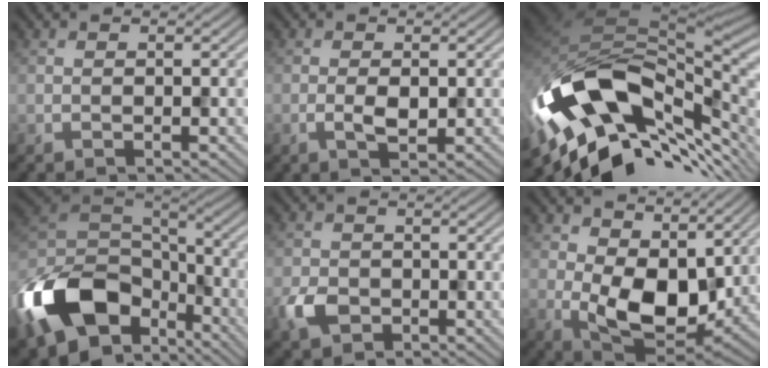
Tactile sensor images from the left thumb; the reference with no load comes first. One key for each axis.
{"total": 2.1, "fx": -0.3, "fy": 0.9, "fz": 1.8, "tx": -0.039, "ty": -0.001, "tz": -0.007}
{"total": 17.8, "fx": -5.0, "fy": 10.1, "fz": 13.8, "tx": -0.271, "ty": -0.020, "tz": -0.088}
{"total": 17.3, "fx": -7.8, "fy": 11.0, "fz": 10.8, "tx": -0.269, "ty": -0.036, "tz": -0.139}
{"total": 4.0, "fx": -1.9, "fy": 3.0, "fz": 1.9, "tx": -0.052, "ty": -0.008, "tz": -0.043}
{"total": 10.5, "fx": 2.0, "fy": 6.5, "fz": 8.0, "tx": -0.155, "ty": -0.013, "tz": 0.034}